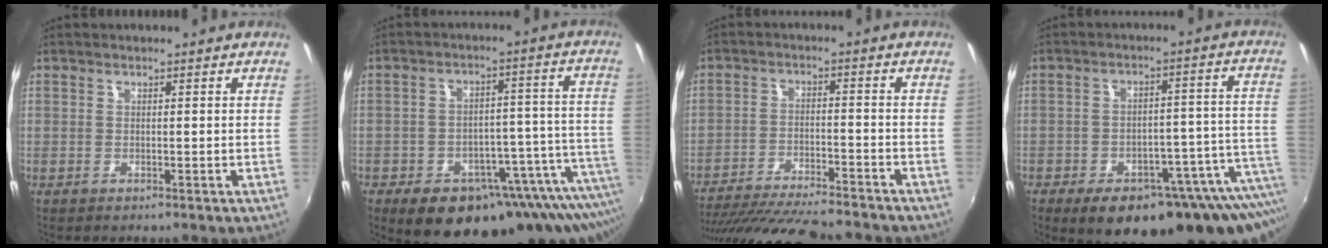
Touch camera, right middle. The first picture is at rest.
{"total": 24.8, "force": [-17.1, 10.2, 14.7], "torque": [-0.181, -0.015, -0.215]}
{"total": 19.5, "force": [-17.2, 2.7, 8.7], "torque": [-0.168, -0.030, -0.266]}
{"total": 23.9, "force": [-16.4, 8.9, 14.9], "torque": [-0.187, -0.026, -0.205]}